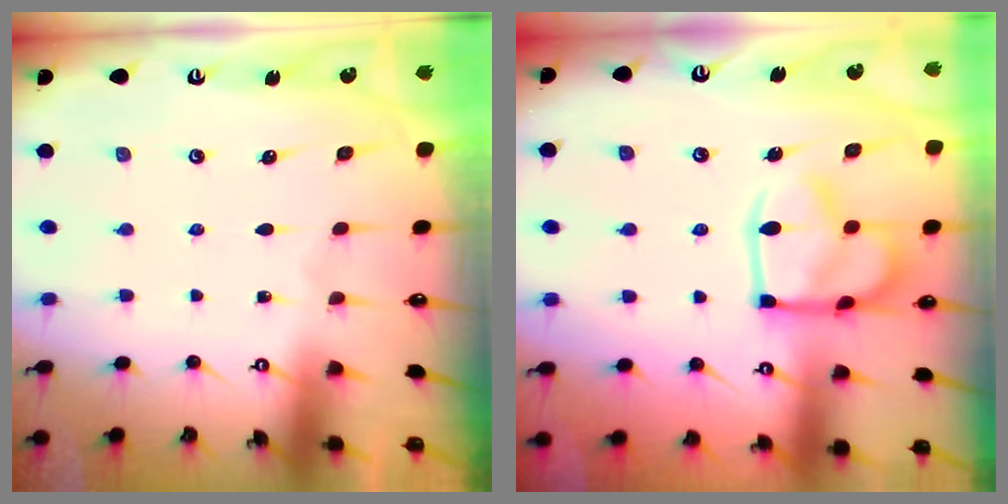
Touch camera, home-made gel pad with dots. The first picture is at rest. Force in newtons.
{"total": 15.7, "press": 15.6, "slide": 1.6}